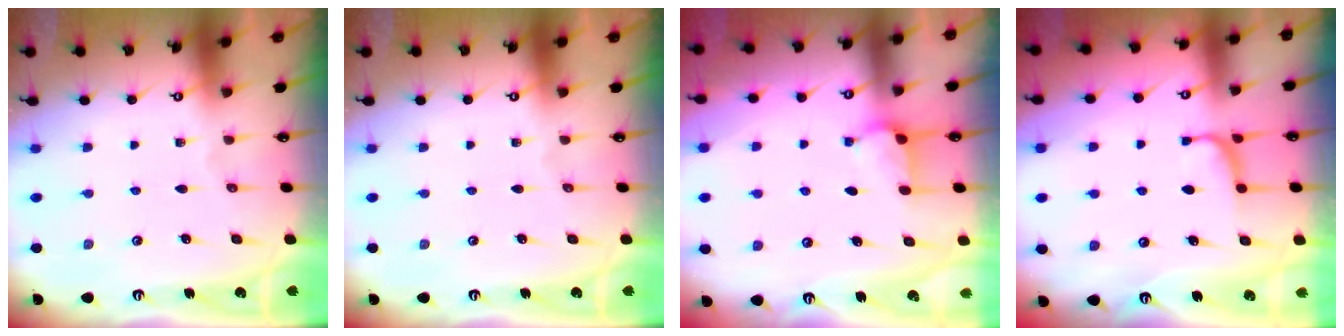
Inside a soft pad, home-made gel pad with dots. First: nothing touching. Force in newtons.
{"total": 0.0}
{"total": 3.2, "press": 3.1, "slide": 0.3}
{"total": 1.0, "press": 0.9, "slide": 0.5}